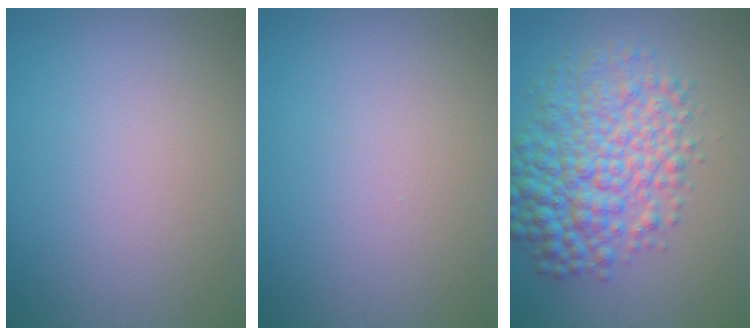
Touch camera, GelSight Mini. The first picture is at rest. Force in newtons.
{"total": 0.0}
{"total": 7.9, "press": 7.9, "slide": 0.1}